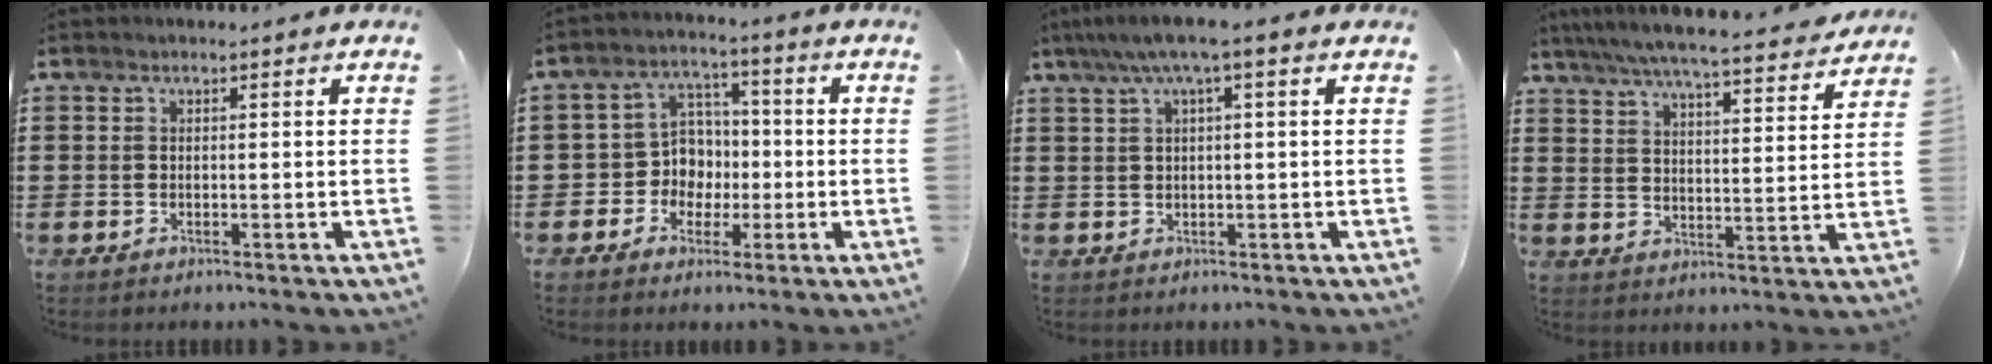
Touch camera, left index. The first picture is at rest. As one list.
[{"total": 6.5, "force": [-0.9, 6.2, 1.6], "torque": [-0.062, 0.009, -0.019]}, {"total": 3.5, "force": [1.1, 0.2, 3.3], "torque": [-0.066, 0.001, 0.015]}, {"total": 6.3, "force": [5.9, -0.4, 2.2], "torque": [-0.068, -0.039, 0.099]}]